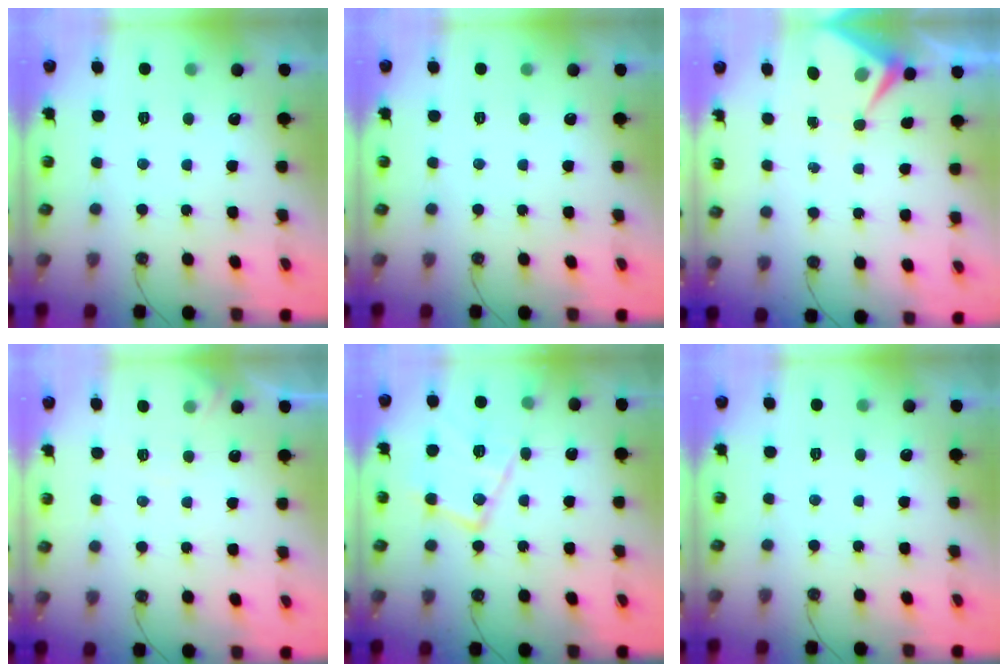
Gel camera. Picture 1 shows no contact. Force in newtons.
{"total": 0.0}
{"total": 6.1, "press": 6.1, "slide": 0.5}
{"total": 5.0, "press": 4.9, "slide": 0.6}
{"total": 16.9, "press": 16.9, "slide": 1.4}
{"total": 0.0}